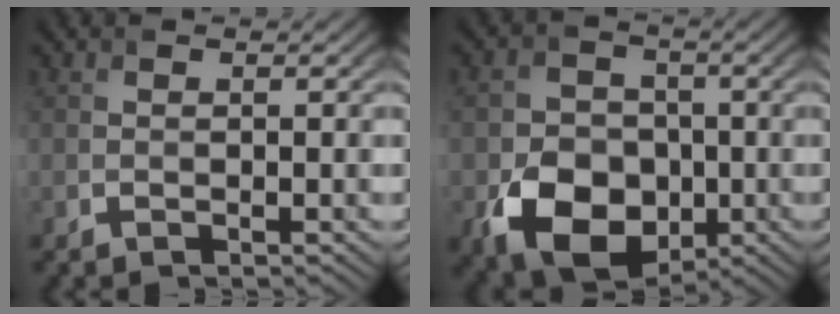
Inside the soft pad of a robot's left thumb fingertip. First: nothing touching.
{"total": 10.0, "force": [-3.3, 7.6, 5.5], "torque": [-0.116, -0.026, -0.063]}